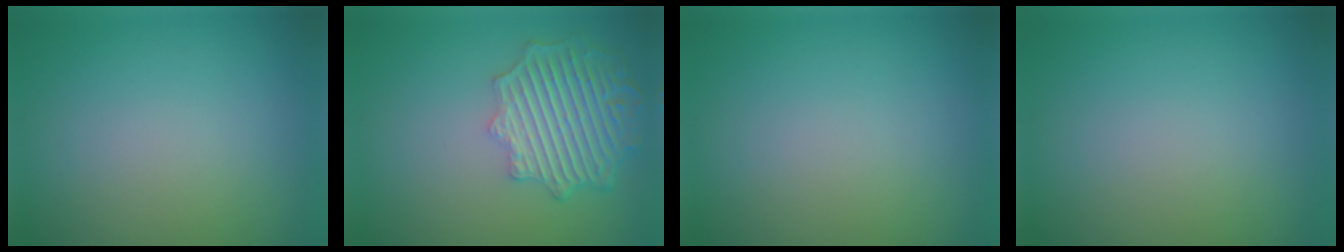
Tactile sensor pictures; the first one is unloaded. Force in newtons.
{"total": 6.3, "press": 5.1, "slide": 3.7}
{"total": 0.0}
{"total": 0.0}